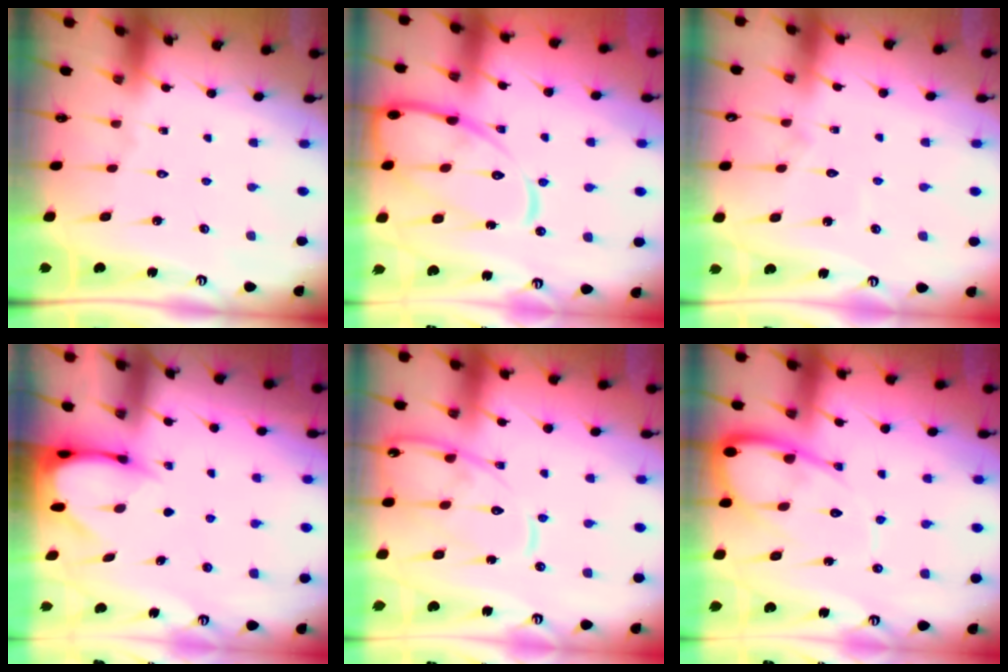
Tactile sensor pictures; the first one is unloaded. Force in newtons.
{"total": 16.8, "press": 16.7, "slide": 1.7}
{"total": 5.7, "press": 5.7, "slide": 0.6}
{"total": 3.5, "press": 3.5, "slide": 0.3}
{"total": 13.6, "press": 13.5, "slide": 1.2}
{"total": 11.4, "press": 11.4, "slide": 1.0}